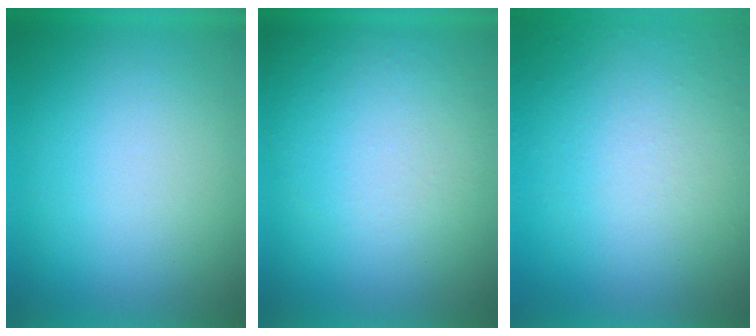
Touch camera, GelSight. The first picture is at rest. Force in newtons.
{"total": 1.0}
{"total": 8.4}